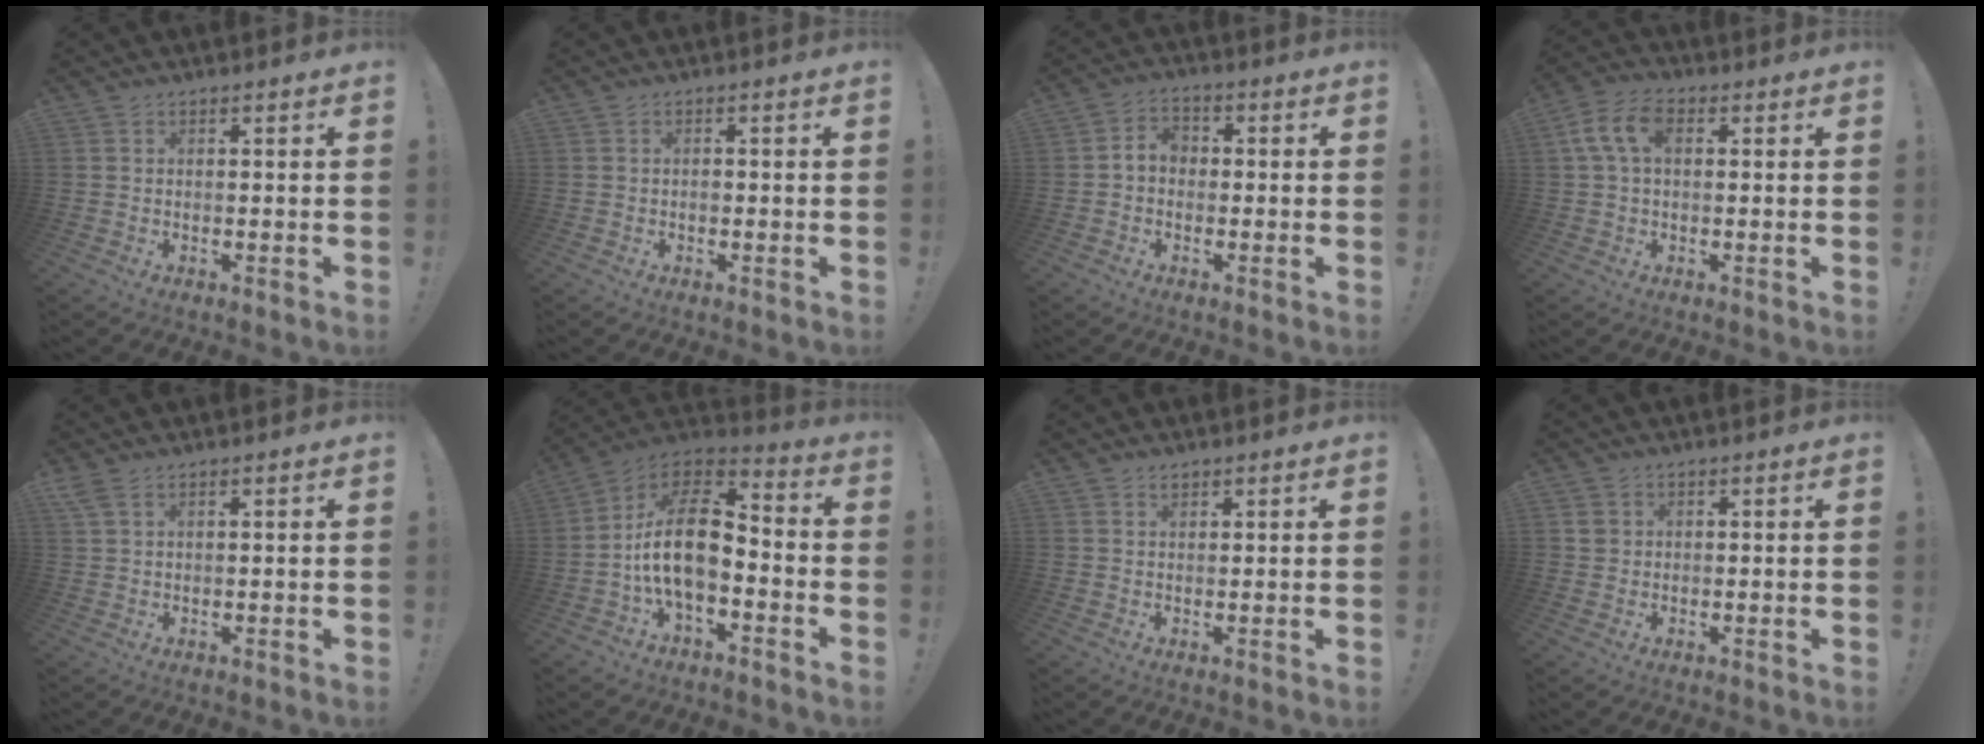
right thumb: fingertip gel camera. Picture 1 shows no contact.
{"total": 1.0, "force": [-0.6, 0.6, 0.5], "torque": [-0.007, 0.002, -0.012]}
{"total": 4.7, "force": [-0.7, 3.7, 2.8], "torque": [-0.060, 0.019, -0.010]}
{"total": 9.3, "force": [2.2, 5.6, 7.0], "torque": [-0.151, 0.009, 0.042]}
{"total": 3.0, "force": [1.8, 1.2, 2.0], "torque": [-0.051, 0.000, 0.036]}
{"total": 17.0, "force": [-2.6, 9.4, 14.0], "torque": [-0.258, 0.018, -0.042]}
{"total": 1.3, "force": [1.1, 0.7, 0.4], "torque": [0.003, -0.005, 0.018]}
{"total": 2.2, "force": [0.8, 1.9, 0.5], "torque": [-0.005, 0.003, 0.015]}